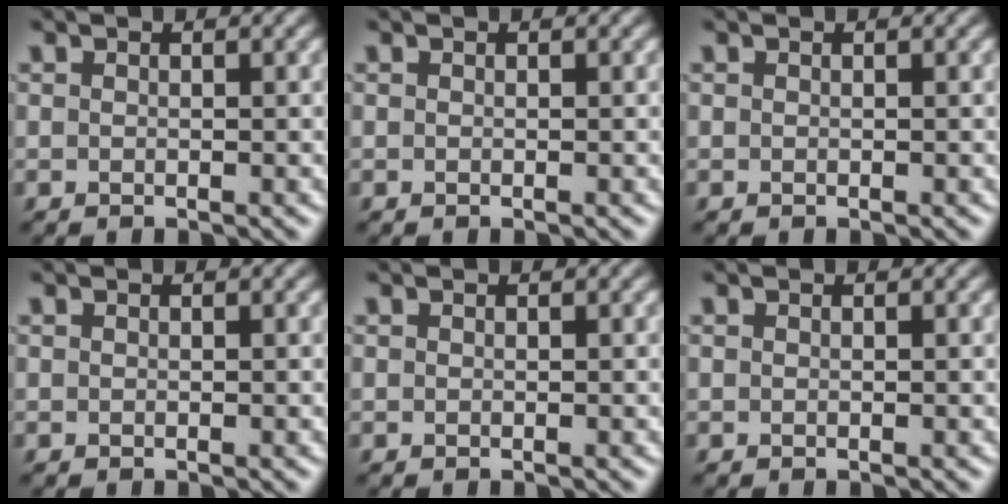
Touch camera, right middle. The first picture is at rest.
{"total": 0.0}
{"total": 0.0}
{"total": 0.0}
{"total": 0.0}
{"total": 0.0}